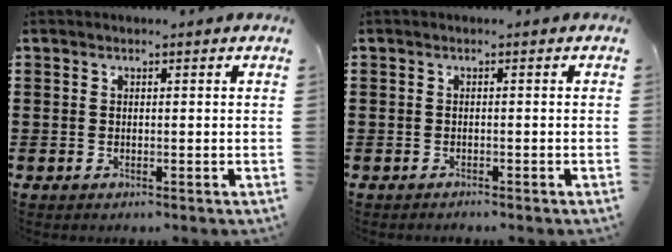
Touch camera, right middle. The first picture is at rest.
{"total": 0.7, "force": [-0.7, 0.1, 0.0], "torque": [0.000, 0.001, -0.015]}